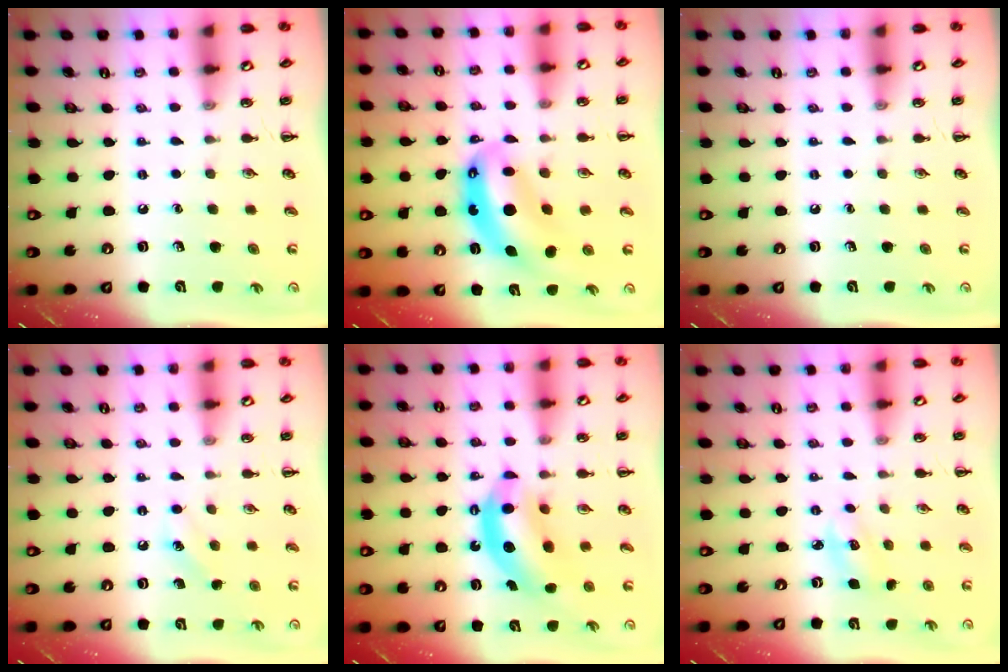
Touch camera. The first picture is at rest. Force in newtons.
{"total": 9.8, "press": 9.5, "slide": 2.2}
{"total": 0.0}
{"total": 5.7, "press": 5.5, "slide": 1.6}
{"total": 10.9, "press": 10.5, "slide": 2.9}
{"total": 4.9, "press": 4.8, "slide": 1.2}